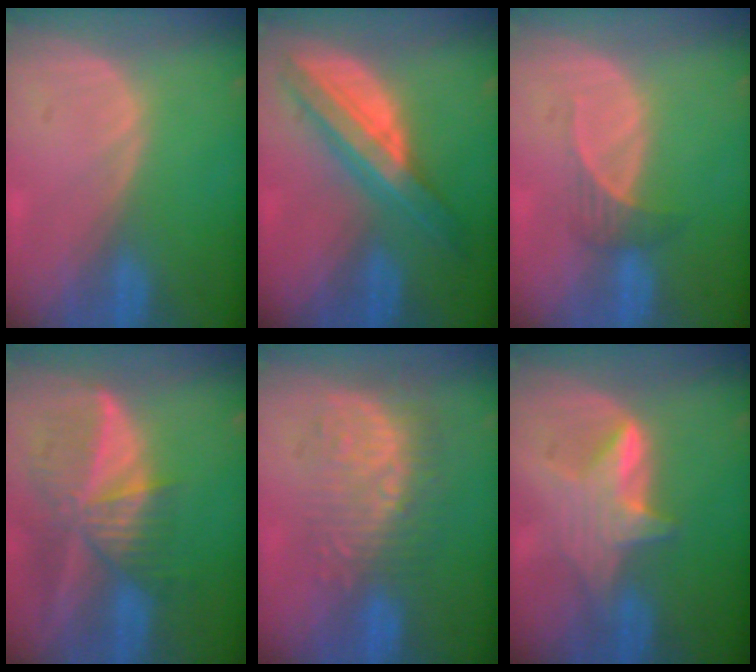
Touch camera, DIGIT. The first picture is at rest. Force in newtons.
{"total": 8.4, "press": 8.4, "slide": 0.5}
{"total": 2.5, "press": 2.3, "slide": 0.9}
{"total": 9.4, "press": 8.2, "slide": 4.6}
{"total": 10.0, "press": 8.7, "slide": 4.9}
{"total": 5.8, "press": 5.6, "slide": 1.5}